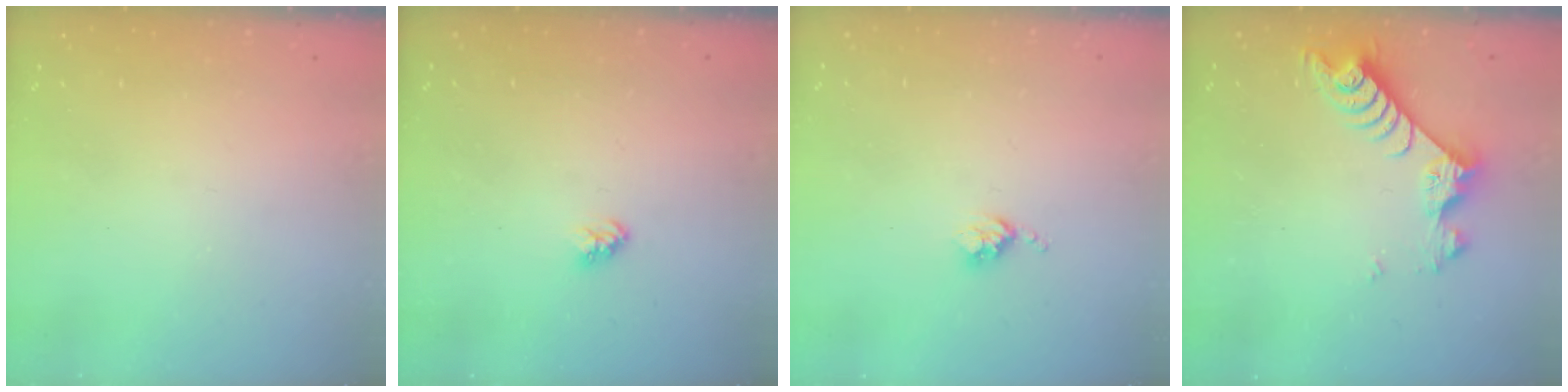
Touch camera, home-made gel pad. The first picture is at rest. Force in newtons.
{"total": 3.3, "press": 3.3, "slide": 0.5}
{"total": 3.4, "press": 3.4, "slide": 0.4}
{"total": 7.5, "press": 7.5, "slide": 0.5}